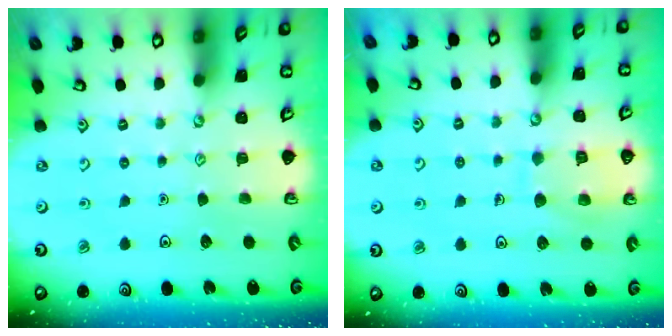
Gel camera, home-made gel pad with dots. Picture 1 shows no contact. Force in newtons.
{"total": 8.6, "press": 8.6, "slide": 0.8}